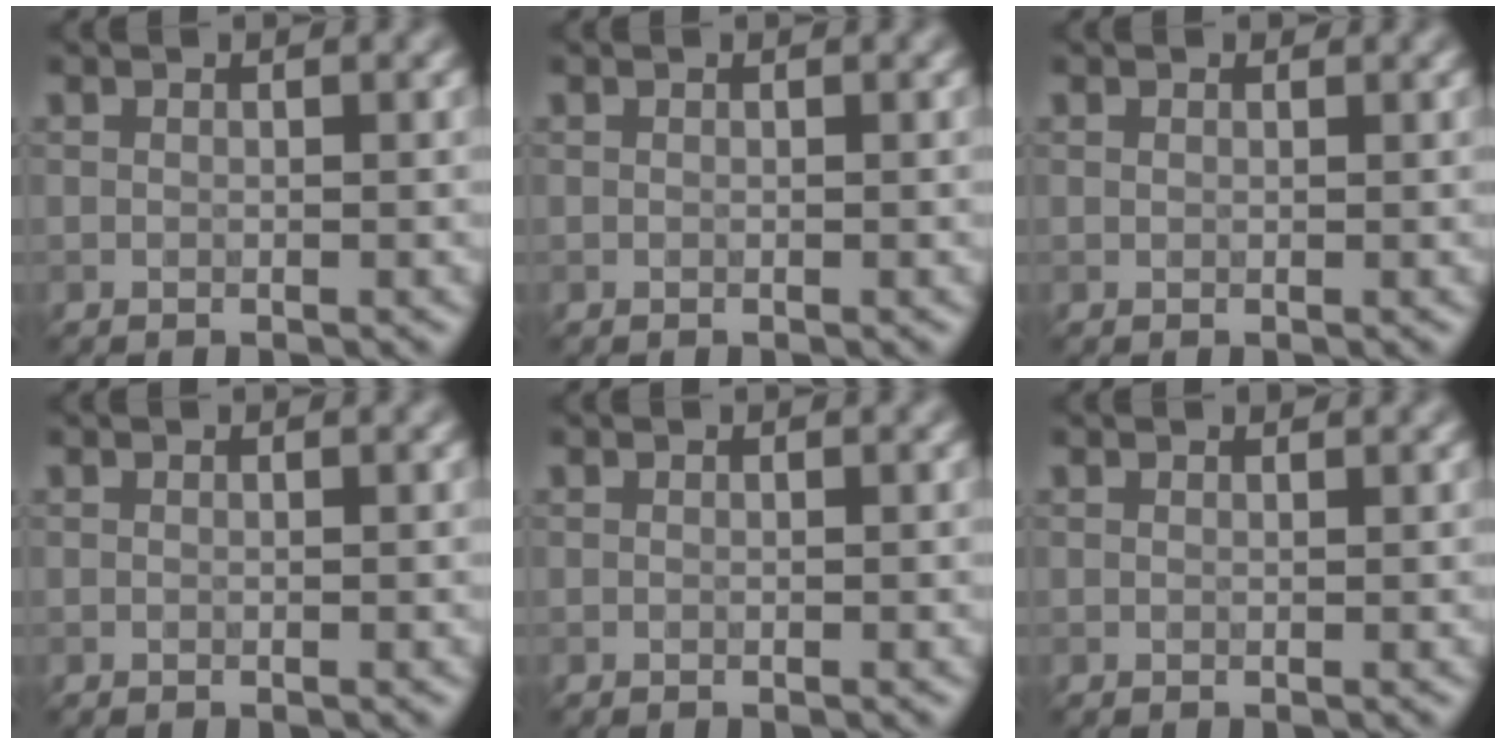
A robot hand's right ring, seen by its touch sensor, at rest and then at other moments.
{"total": 0.0}
{"total": 0.5, "force": [0.3, 0.3, 0.2], "torque": [-0.002, -0.001, 0.004]}
{"total": 0.0}
{"total": 0.0}
{"total": 0.5, "force": [0.5, 0.0, 0.1], "torque": [-0.004, -0.003, 0.006]}